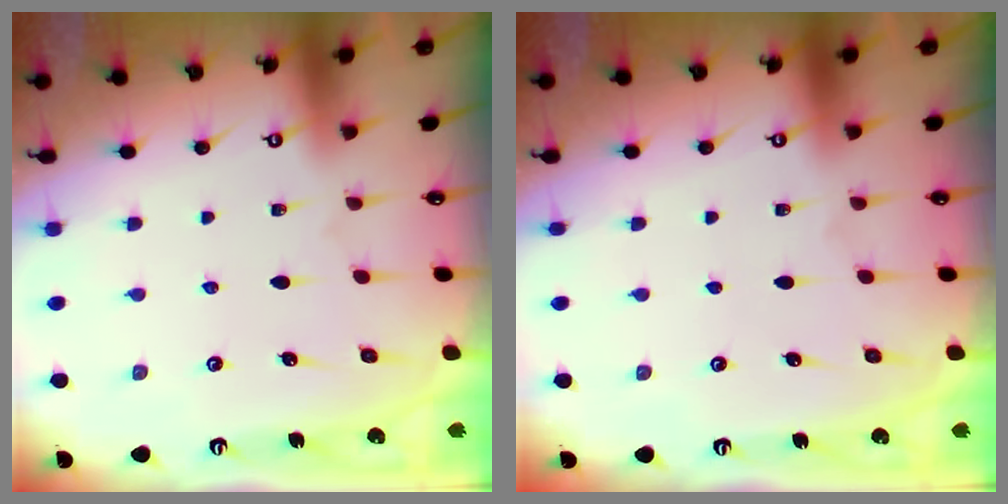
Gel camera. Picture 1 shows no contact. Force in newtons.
{"total": 0.0}